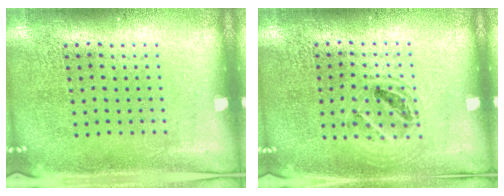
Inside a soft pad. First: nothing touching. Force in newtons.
{"total": 1.3, "press": 1.2, "slide": 0.5}